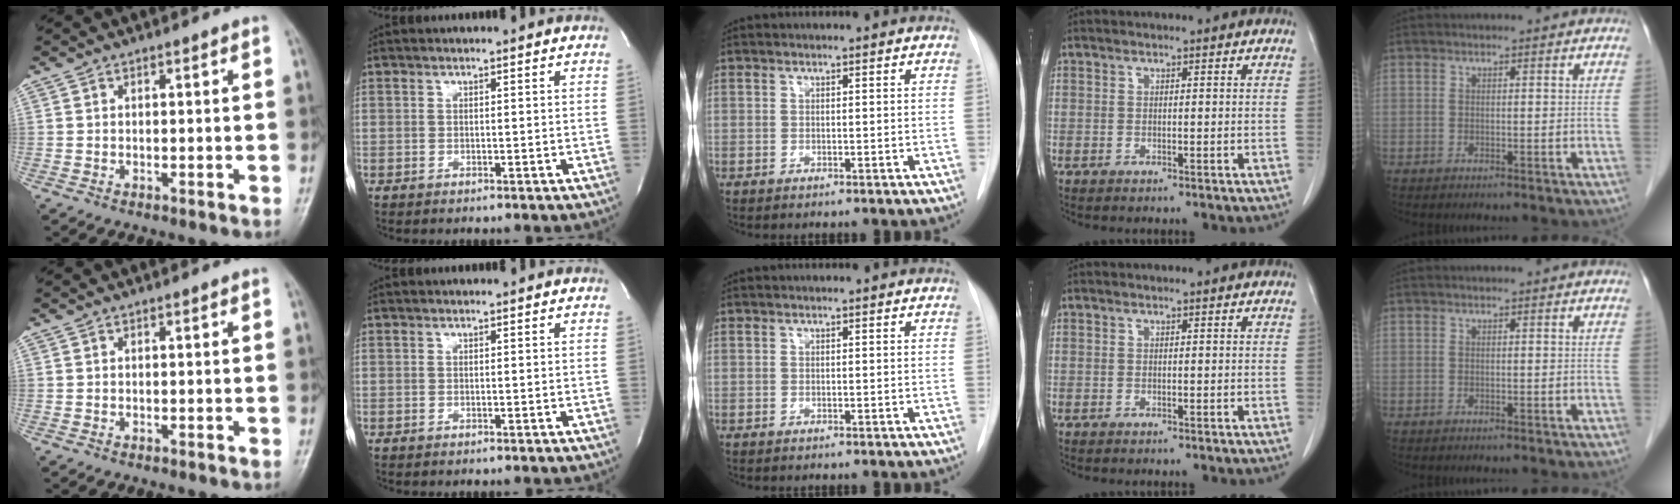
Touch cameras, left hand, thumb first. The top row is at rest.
{}